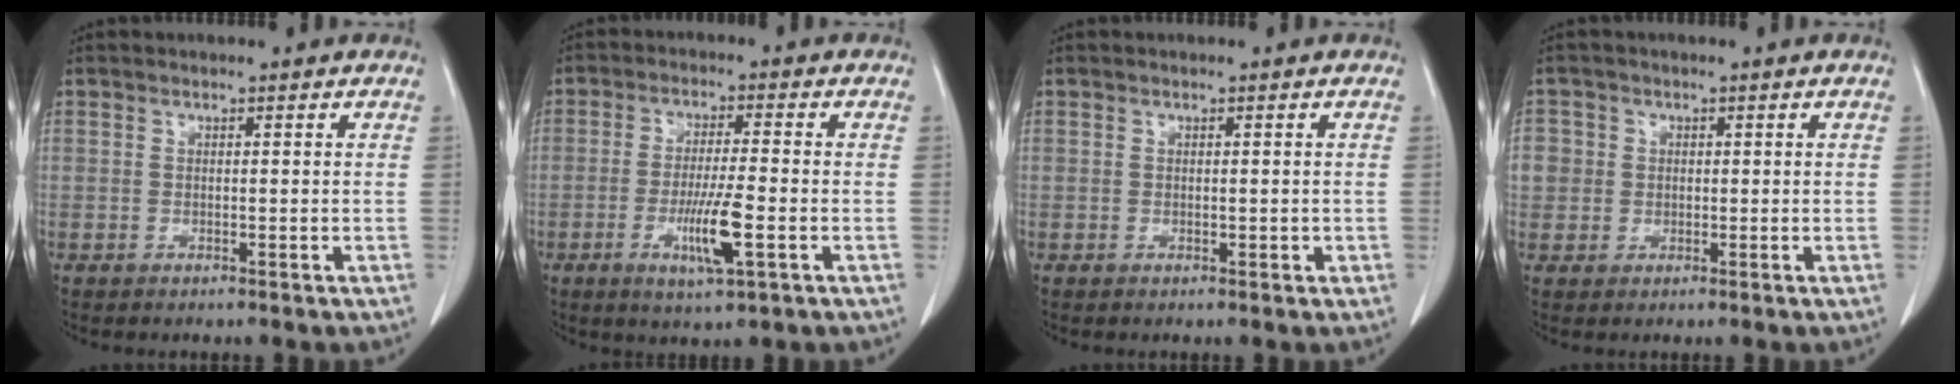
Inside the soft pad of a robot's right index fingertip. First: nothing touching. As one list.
[{"total": 7.6, "force": [-2.5, 0.4, 7.2], "torque": [-0.132, -0.014, -0.043]}, {"total": 0.8, "force": [-0.1, 0.5, 0.6], "torque": [-0.006, 0.002, 0.001]}, {"total": 3.4, "force": [0.2, 3.3, 0.4], "torque": [0.006, 0.010, 0.005]}]